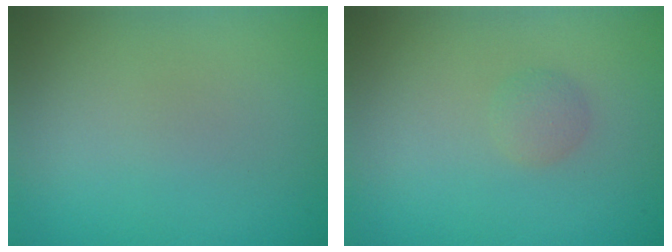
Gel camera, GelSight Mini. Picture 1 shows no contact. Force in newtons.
{"total": 1.1, "press": 1.1, "slide": 0.0}